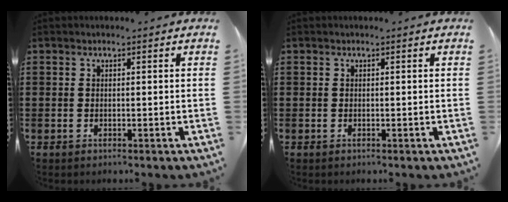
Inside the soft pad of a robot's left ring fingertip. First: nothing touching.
{"total": 0.0}